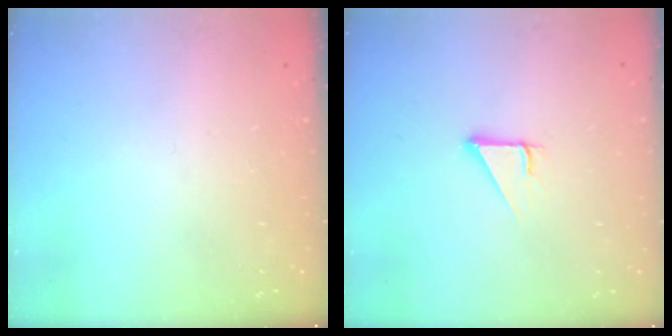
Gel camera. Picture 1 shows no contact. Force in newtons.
{"total": 2.9, "press": 2.8, "slide": 0.2}